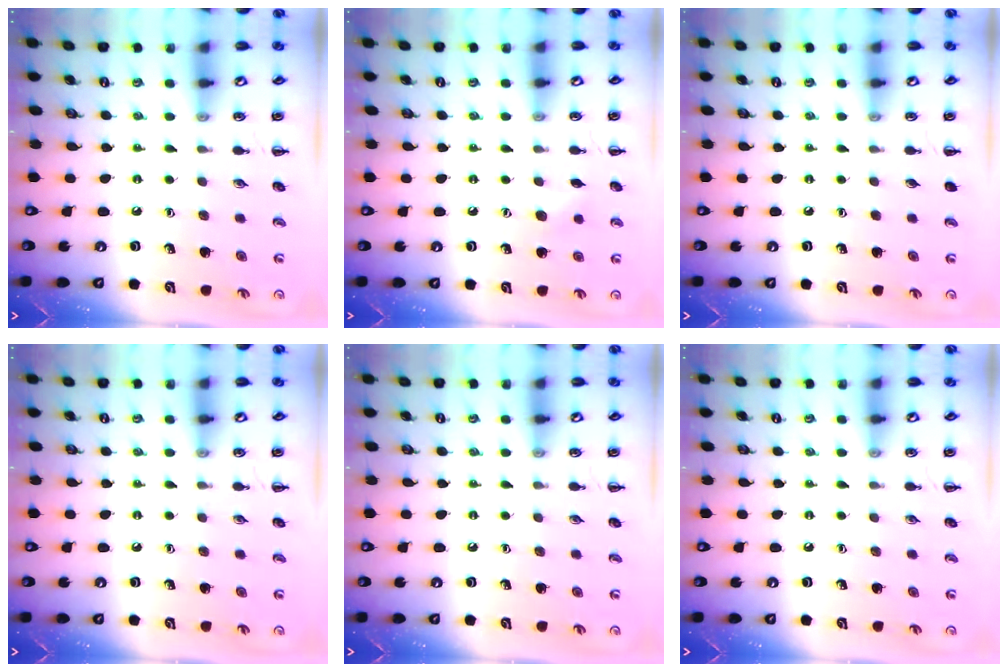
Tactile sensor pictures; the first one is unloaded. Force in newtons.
{"total": 5.0, "press": 4.8, "slide": 1.3}
{"total": 0.0}
{"total": 0.0}
{"total": 0.0}
{"total": 0.0}